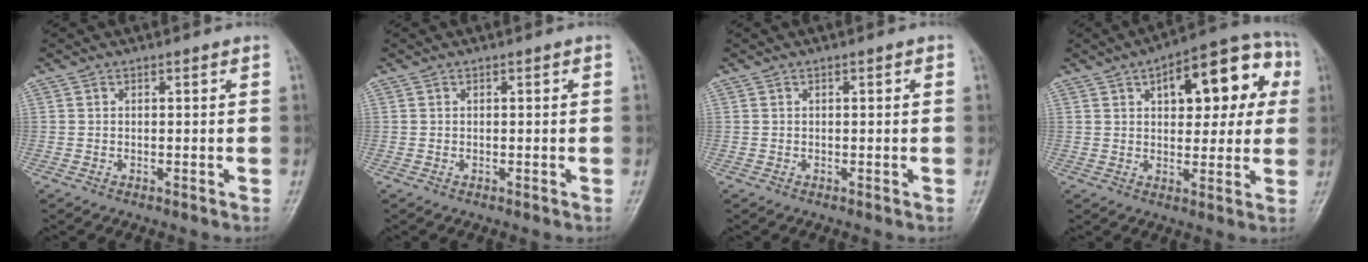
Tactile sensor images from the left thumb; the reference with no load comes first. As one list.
[{"total": 0.0}, {"total": 0.6, "force": [0.1, 0.2, 0.6], "torque": [-0.009, 0.001, 0.002]}, {"total": 16.5, "force": [5.2, 8.0, 13.4], "torque": [-0.127, 0.026, 0.064]}]